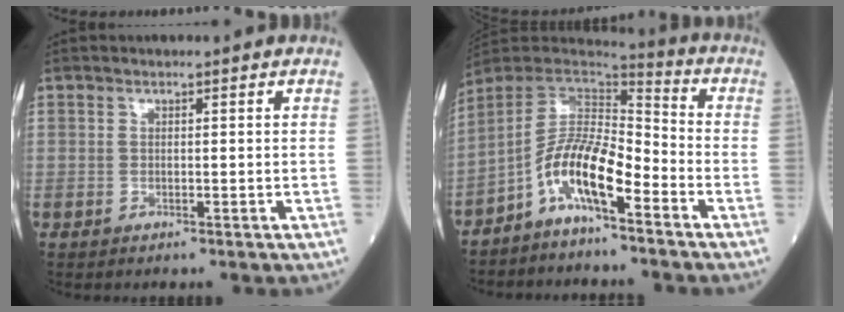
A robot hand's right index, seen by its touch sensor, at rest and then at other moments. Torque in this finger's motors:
{"motor_torque": [1.15, -0.99, 0.61, 0.21]}